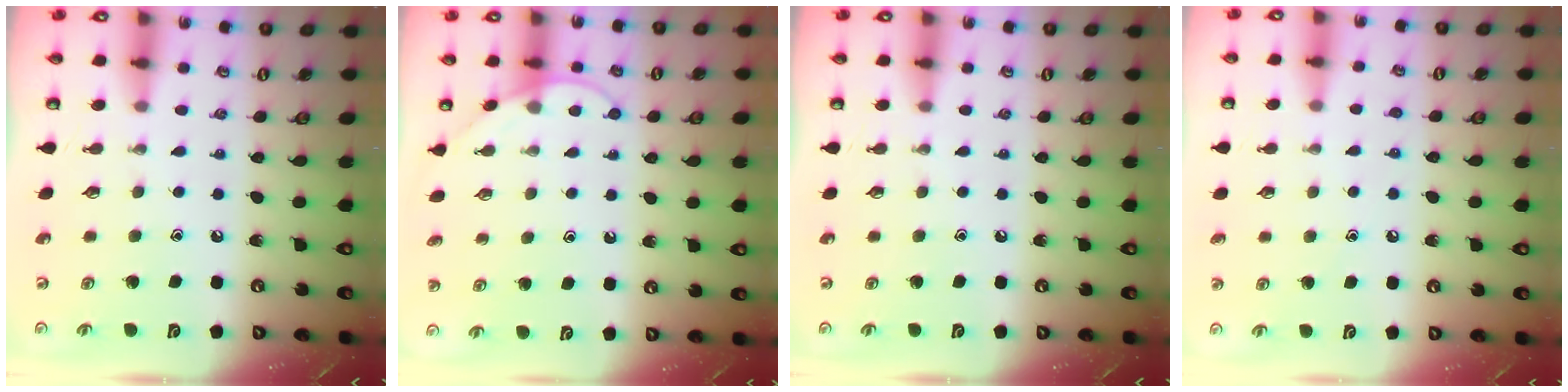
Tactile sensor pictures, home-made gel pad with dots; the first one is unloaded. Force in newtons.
{"total": 6.2, "press": 6.1, "slide": 0.5}
{"total": 0.0}
{"total": 4.5, "press": 4.4, "slide": 0.4}